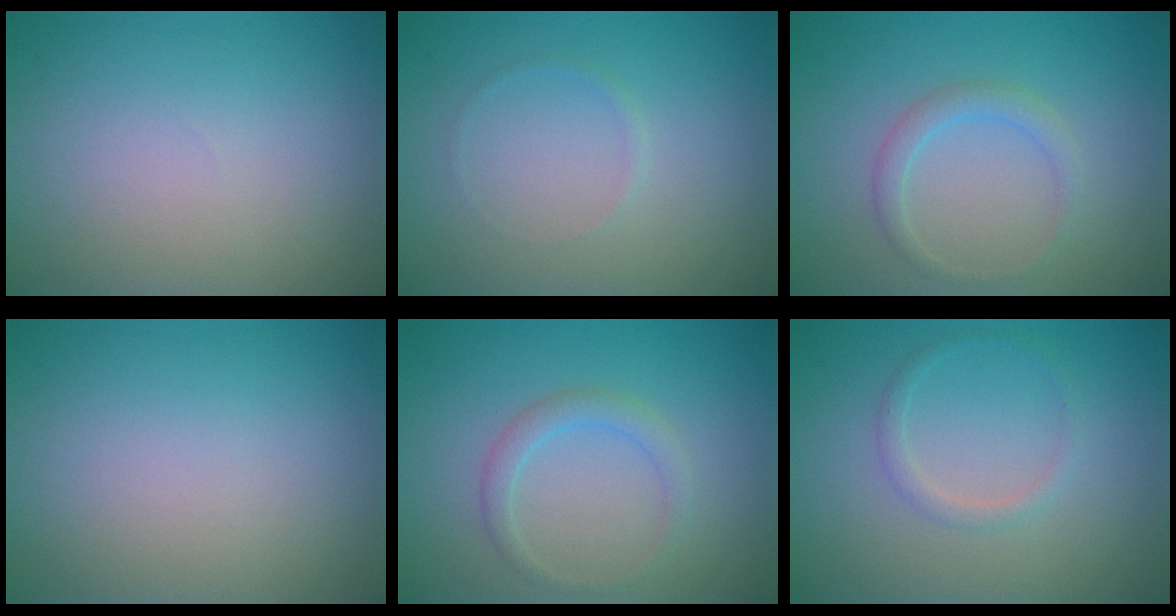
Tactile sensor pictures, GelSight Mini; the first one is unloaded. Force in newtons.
{"total": 0.5, "press": 0.5, "slide": 0.1}
{"total": 1.8, "press": 1.8, "slide": 0.0}
{"total": 0.0}
{"total": 1.8, "press": 1.8, "slide": 0.0}
{"total": 1.2, "press": 1.2, "slide": 0.1}